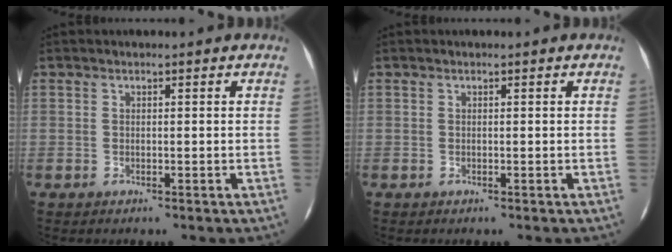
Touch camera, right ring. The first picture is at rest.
{"total": 0.0}